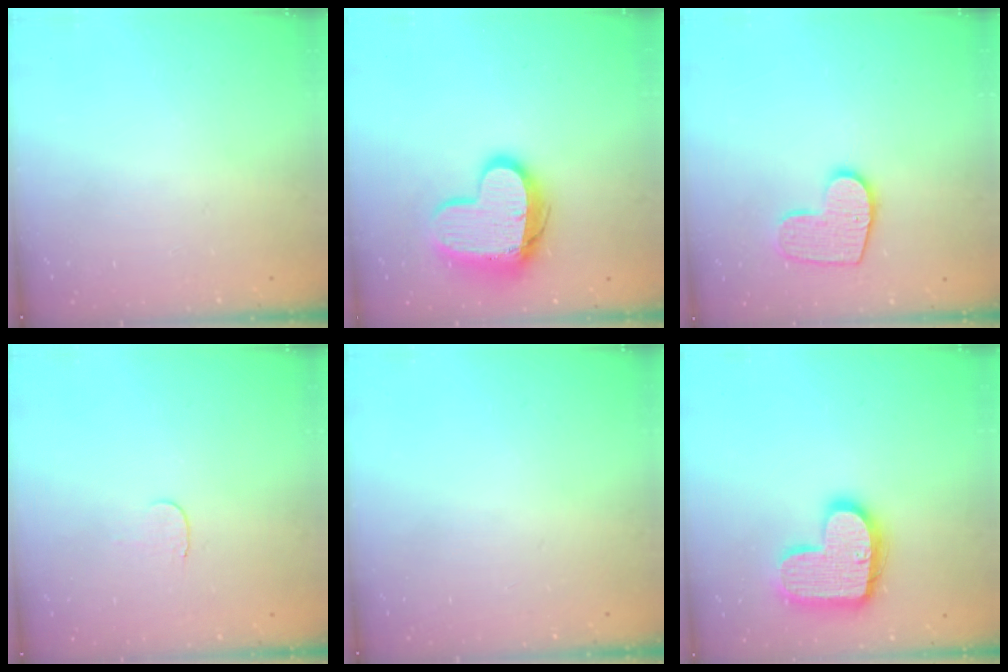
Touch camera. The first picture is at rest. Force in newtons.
{"total": 13.5, "press": 13.5, "slide": 1.2}
{"total": 11.3, "press": 11.3, "slide": 0.7}
{"total": 3.3, "press": 3.3, "slide": 0.4}
{"total": 0.0}
{"total": 17.1, "press": 17.1, "slide": 1.0}